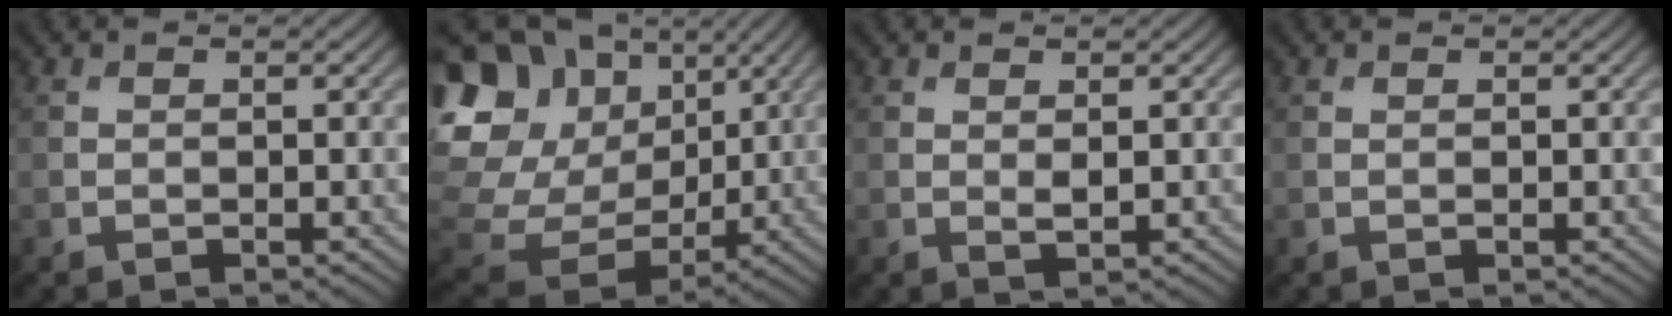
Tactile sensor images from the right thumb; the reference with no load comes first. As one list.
[{"total": 21.2, "force": [5.6, 17.8, 9.9], "torque": [-0.288, 0.013, 0.127]}, {"total": 1.1, "force": [0.5, 0.3, 0.9], "torque": [-0.020, -0.004, 0.010]}, {"total": 0.0}]